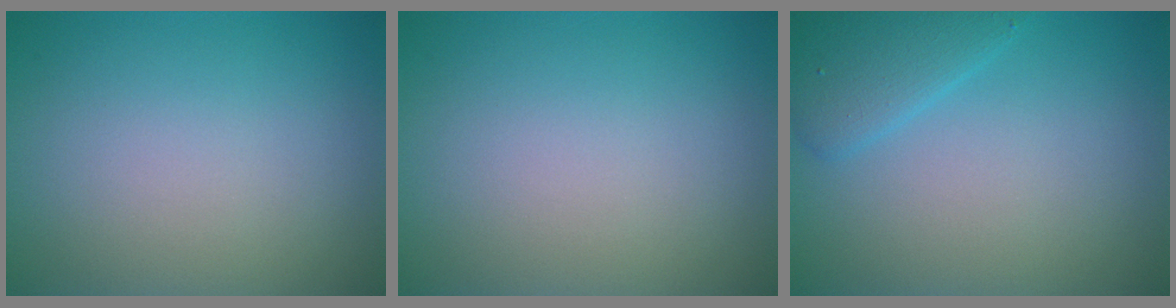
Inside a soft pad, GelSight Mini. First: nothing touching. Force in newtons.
{"total": 0.0}
{"total": 2.9, "press": 2.9, "slide": 0.2}